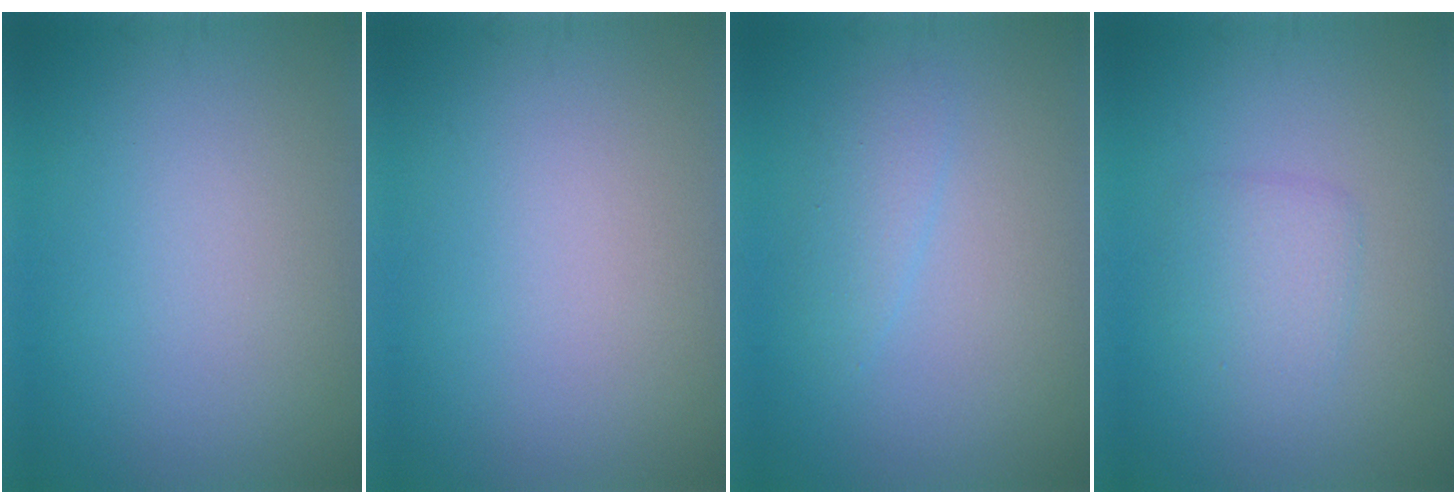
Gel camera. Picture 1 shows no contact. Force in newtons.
{"total": 0.0}
{"total": 1.6, "press": 1.6, "slide": 0.1}
{"total": 2.3, "press": 2.3, "slide": 0.1}